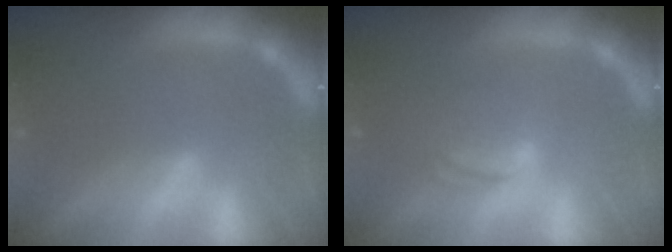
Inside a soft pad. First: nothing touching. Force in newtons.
{"total": 3.5}